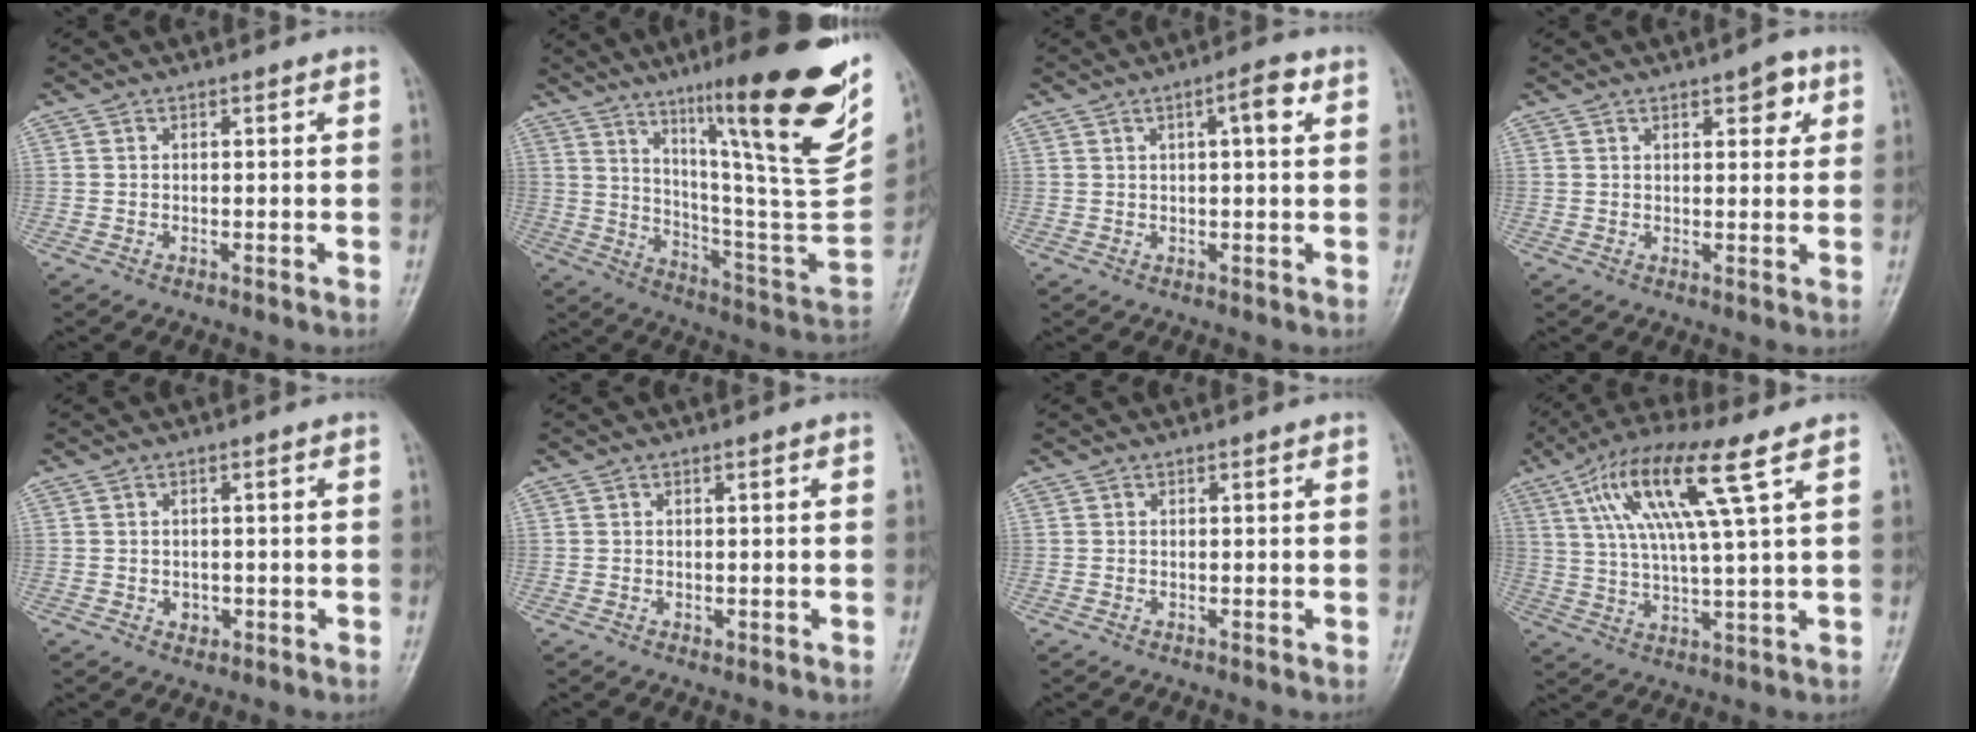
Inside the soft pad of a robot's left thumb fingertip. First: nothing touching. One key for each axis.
{"total": 30.9, "fx": 17.5, "fy": 4.9, "fz": 24.9, "tx": -0.332, "ty": -0.063, "tz": 0.282}
{"total": 4.4, "fx": 1.6, "fy": 1.0, "fz": 3.9, "tx": -0.060, "ty": 0.006, "tz": 0.024}
{"total": 4.2, "fx": 2.1, "fy": 1.8, "fz": 3.2, "tx": -0.027, "ty": -0.007, "tz": 0.026}
{"total": 1.8, "fx": -0.4, "fy": 1.5, "fz": 0.9, "tx": -0.004, "ty": 0.002, "tz": -0.002}
{"total": 0.6, "fx": 0.0, "fy": 0.4, "fz": 0.5, "tx": -0.005, "ty": -0.001, "tz": 0.004}
{"total": 0.0}
{"total": 14.6, "fx": 6.2, "fy": 1.7, "fz": 13.2, "tx": -0.271, "ty": -0.003, "tz": 0.115}